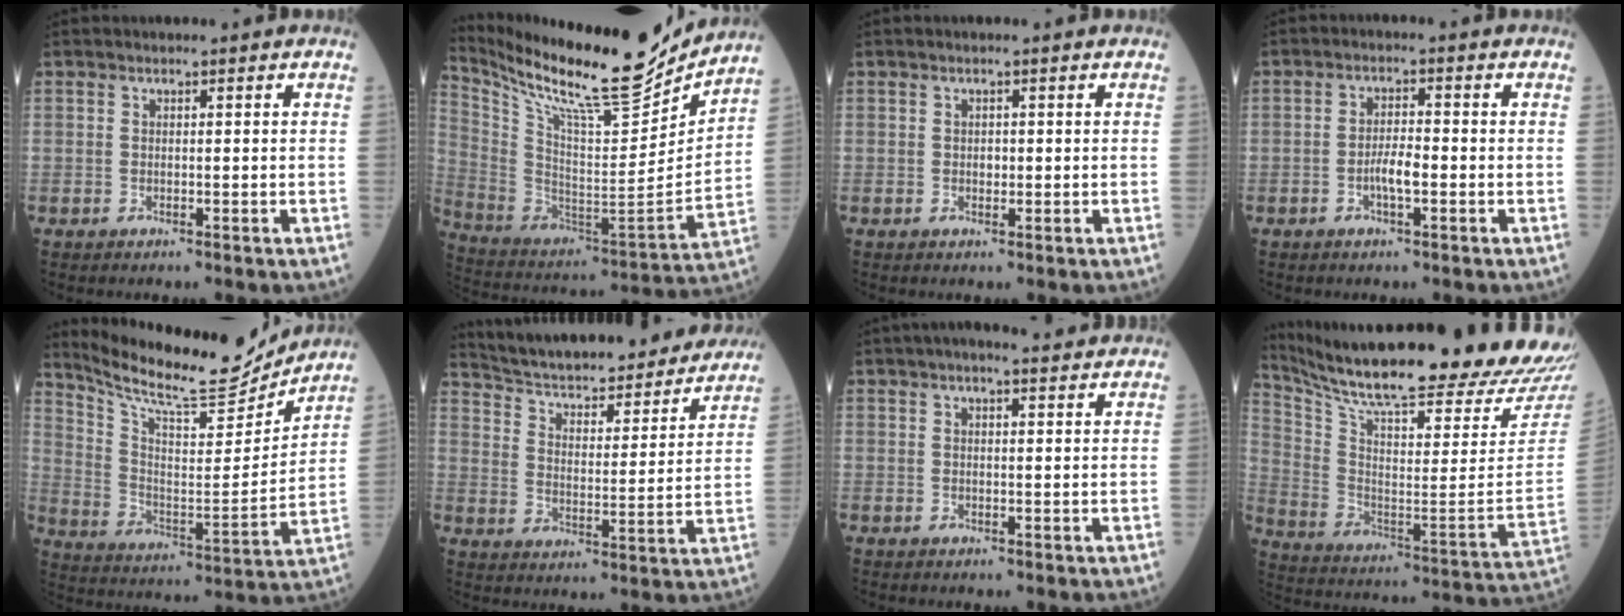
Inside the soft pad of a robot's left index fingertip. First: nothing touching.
{"total": 23.9, "force": [21.2, 2.3, 10.6], "torque": [-0.215, -0.049, 0.346]}
{"total": 0.8, "force": [0.1, 0.6, 0.6], "torque": [-0.011, 0.002, 0.001]}
{"total": 3.3, "force": [-1.1, 0.7, 3.0], "torque": [-0.059, 0.002, -0.022]}
{"total": 17.4, "force": [16.3, 2.2, 5.6], "torque": [-0.114, -0.022, 0.264]}
{"total": 25.6, "force": [23.4, 5.0, 9.3], "torque": [-0.151, -0.017, 0.320]}
{"total": 5.6, "force": [4.6, 1.0, 3.1], "torque": [-0.049, 0.030, 0.065]}
{"total": 31.4, "force": [28.6, 0.5, 12.9], "torque": [-0.235, -0.117, 0.403]}